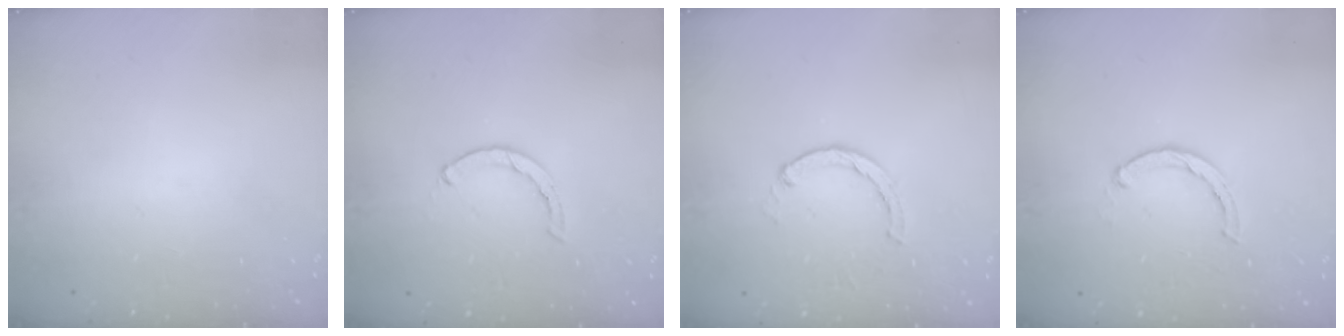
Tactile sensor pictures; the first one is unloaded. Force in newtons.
{"total": 0.7, "press": 0.6, "slide": 0.2}
{"total": 2.0, "press": 2.0, "slide": 0.2}
{"total": 2.4, "press": 2.4, "slide": 0.4}